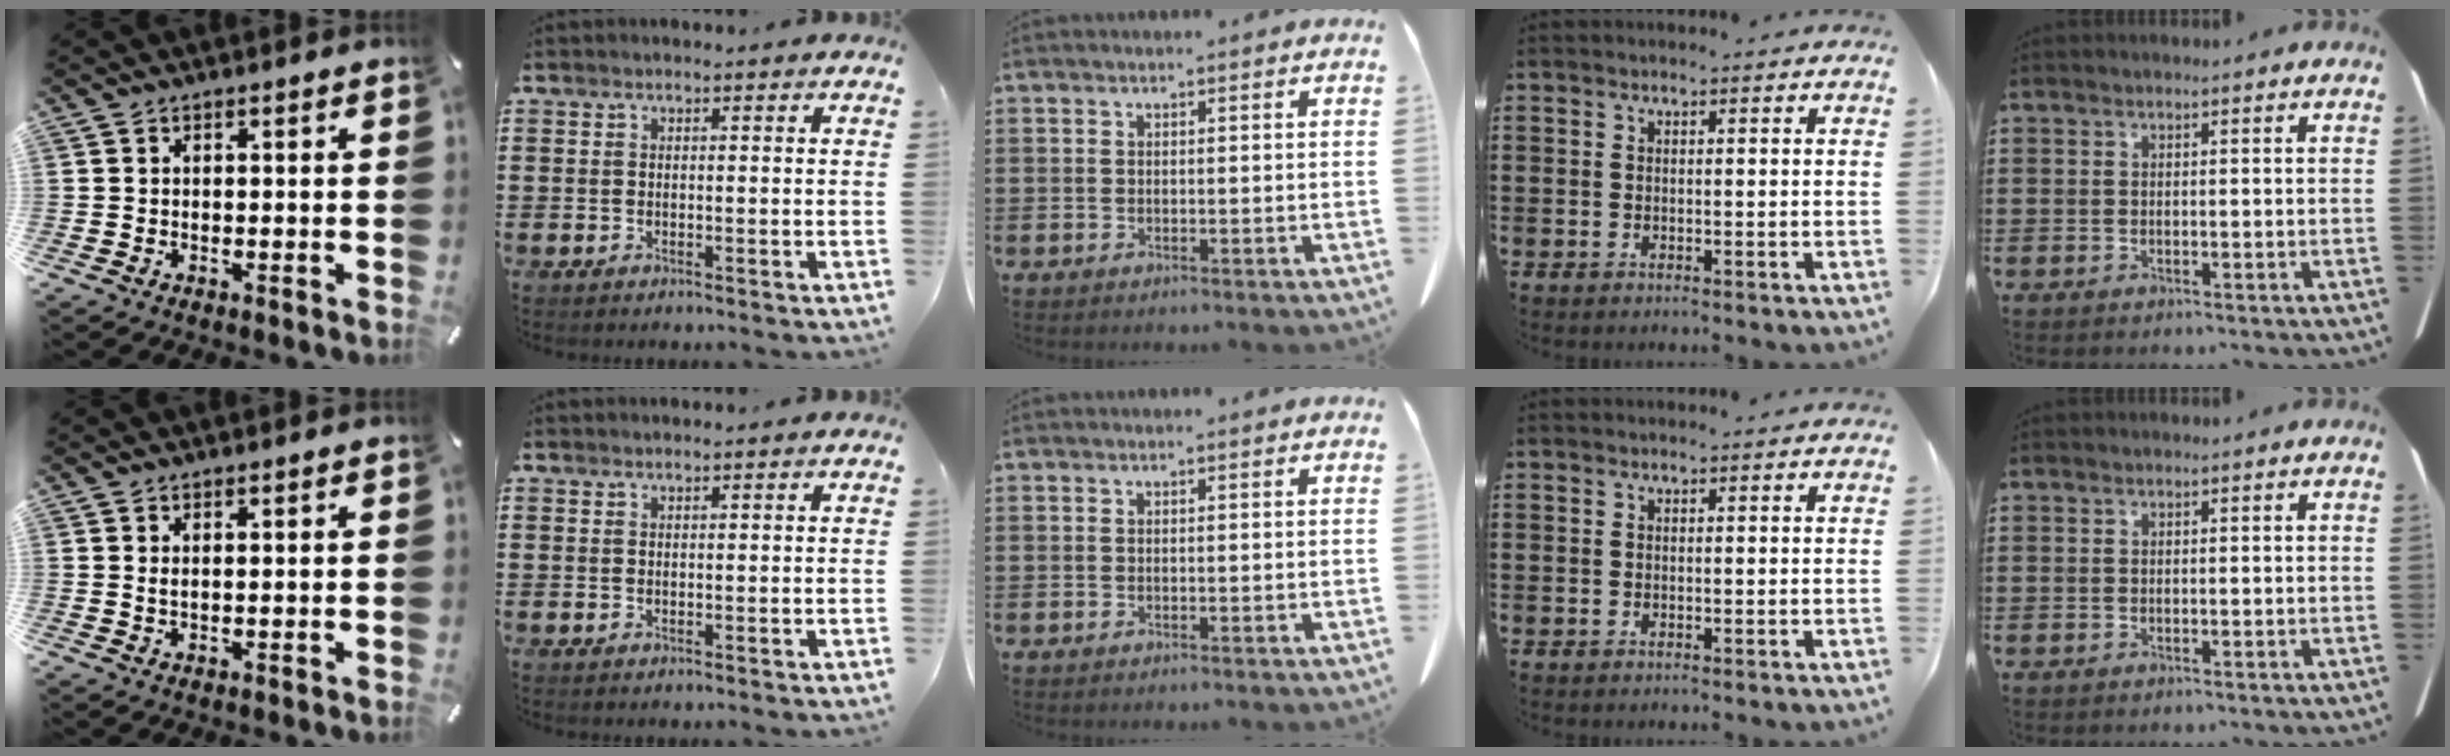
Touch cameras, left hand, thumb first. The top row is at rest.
{"thumb": {"total": 1.2, "force": [0.7, 0.3, 0.9], "torque": [-0.019, -0.001, 0.013]}, "index": {"total": 0.6, "force": [0.6, 0.0, 0.1], "torque": [-0.004, -0.001, 0.013]}}